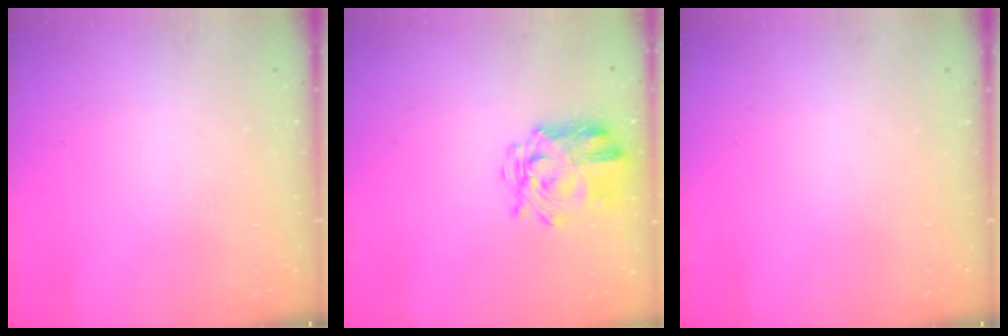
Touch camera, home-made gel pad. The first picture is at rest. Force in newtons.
{"total": 4.4, "press": 4.1, "slide": 1.6}
{"total": 0.0}